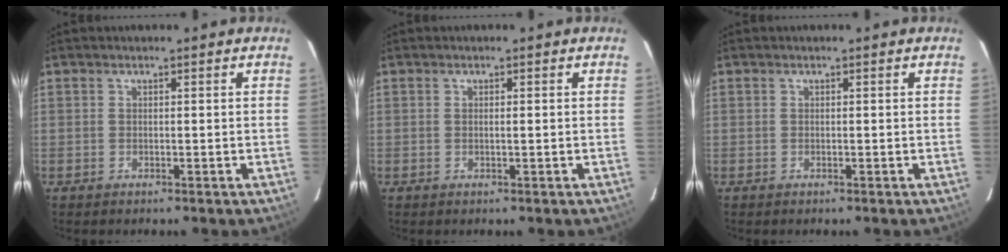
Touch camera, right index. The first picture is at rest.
{"total": 0.6, "force": [0.0, 0.0, 0.6], "torque": [-0.012, 0.000, 0.001]}
{"total": 0.0}